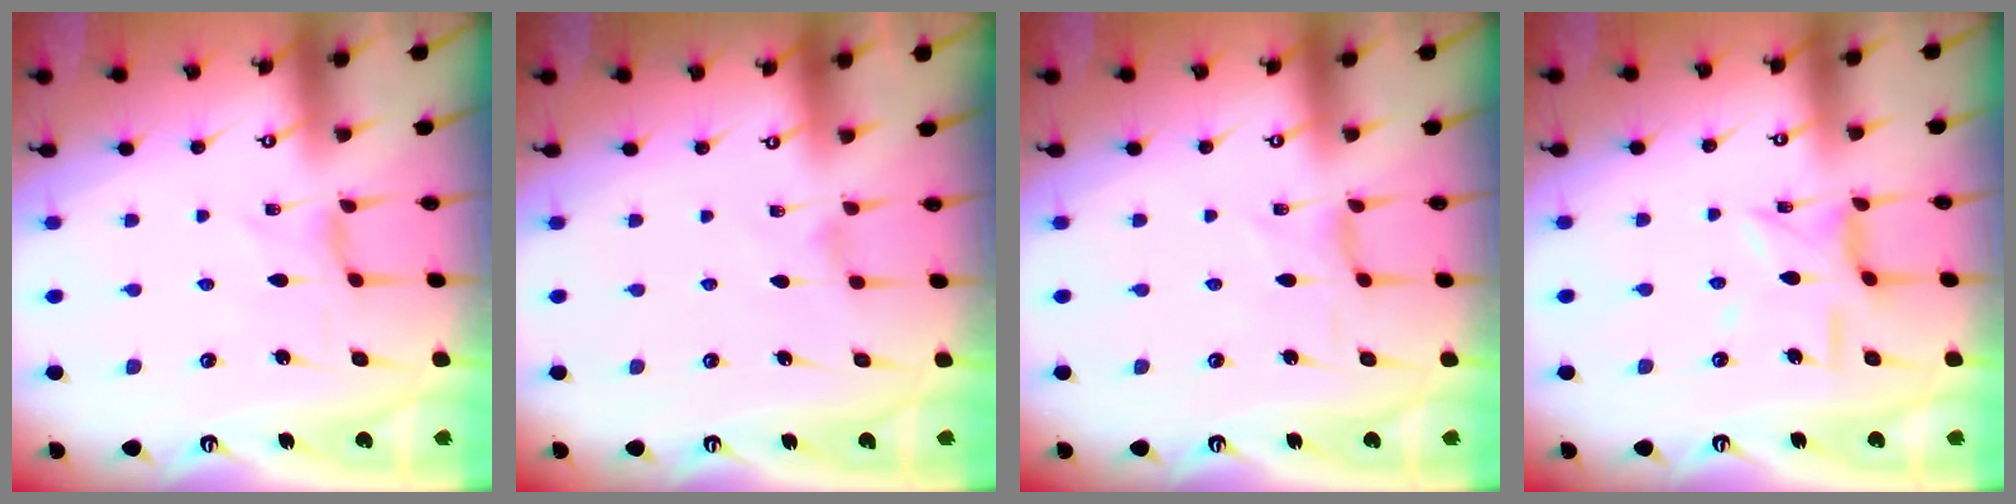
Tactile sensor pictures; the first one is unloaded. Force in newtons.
{"total": 1.8, "press": 1.7, "slide": 0.3}
{"total": 0.8, "press": 0.8, "slide": 0.2}
{"total": 7.6, "press": 7.6, "slide": 0.5}